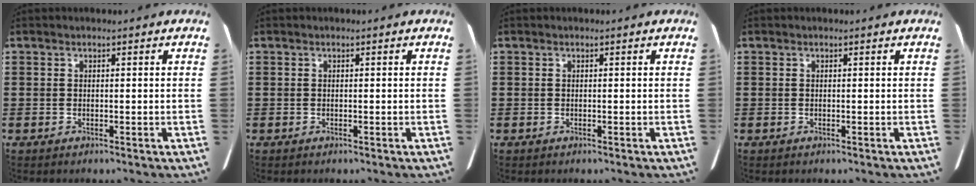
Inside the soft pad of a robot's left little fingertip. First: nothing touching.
{"total": 0.0}
{"total": 0.0}
{"total": 0.0}